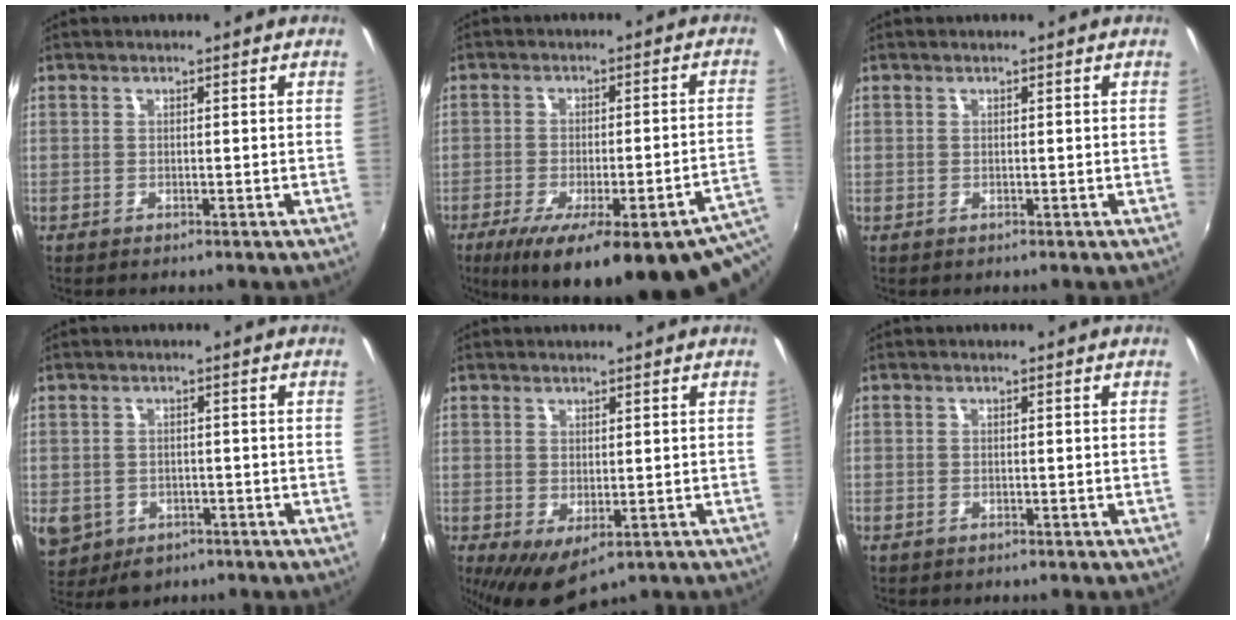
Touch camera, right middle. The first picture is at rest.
{"total": 25.4, "force": [-15.0, 5.8, 19.6], "torque": [-0.273, -0.043, -0.187]}
{"total": 0.0}
{"total": 8.1, "force": [-2.9, 6.7, 3.4], "torque": [-0.092, -0.017, -0.037]}
{"total": 4.0, "force": [-0.7, 2.3, 3.2], "torque": [-0.054, -0.018, -0.003]}
{"total": 0.9, "force": [-0.9, 0.3, 0.0], "torque": [-0.001, 0.000, -0.015]}